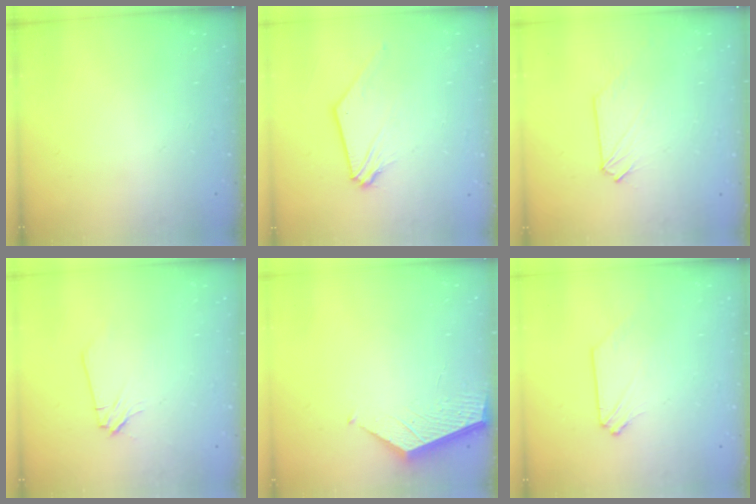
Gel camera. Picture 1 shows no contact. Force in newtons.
{"total": 2.1, "press": 2.1, "slide": 0.6}
{"total": 0.0}
{"total": 1.6, "press": 1.6, "slide": 0.2}
{"total": 2.4, "press": 2.4, "slide": 0.2}
{"total": 0.0}